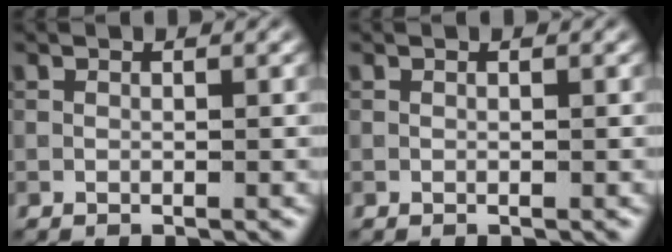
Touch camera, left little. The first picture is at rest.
{"total": 0.0}